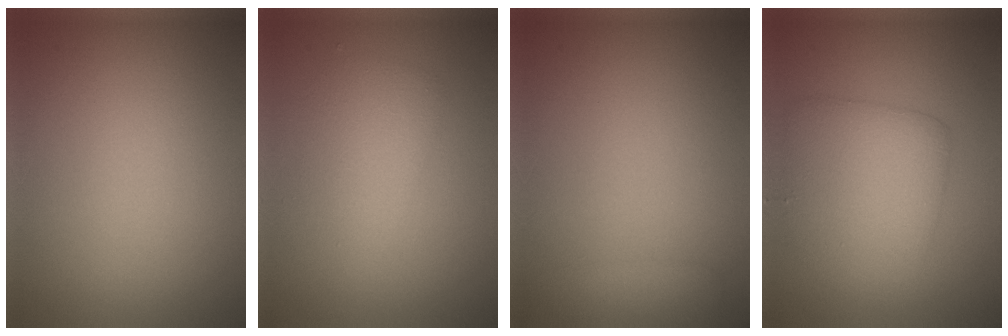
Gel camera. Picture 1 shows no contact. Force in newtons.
{"total": 2.6, "press": 2.6, "slide": 0.1}
{"total": 1.5, "press": 1.5, "slide": 0.1}
{"total": 5.3, "press": 5.3, "slide": 0.2}